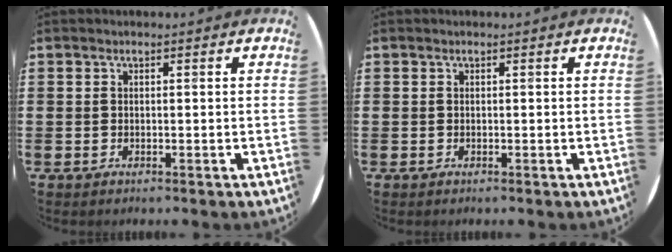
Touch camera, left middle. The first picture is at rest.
{"total": 0.0}